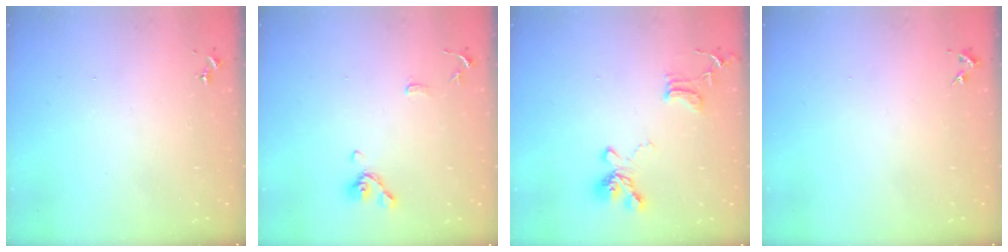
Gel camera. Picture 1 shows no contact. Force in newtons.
{"total": 10.2, "press": 10.0, "slide": 2.0}
{"total": 15.8, "press": 15.7, "slide": 1.6}
{"total": 3.9, "press": 3.8, "slide": 0.6}